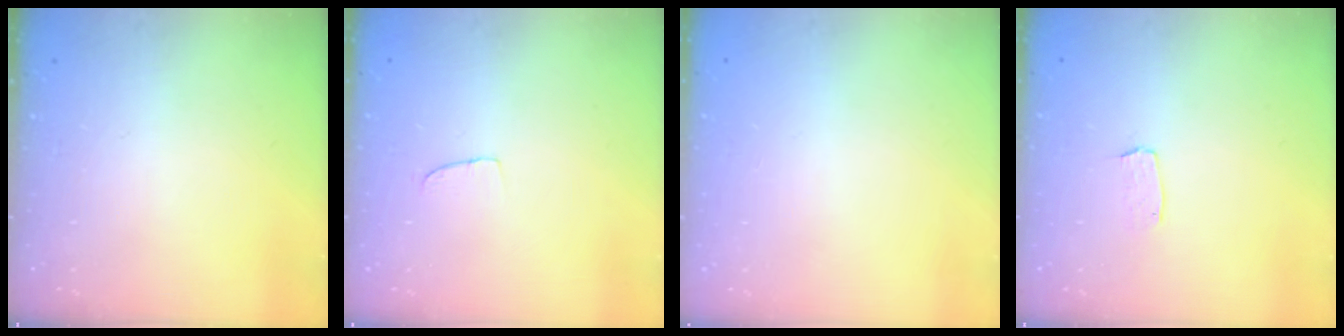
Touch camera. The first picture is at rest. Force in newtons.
{"total": 2.5, "press": 2.5, "slide": 0.1}
{"total": 0.0}
{"total": 3.0, "press": 3.0, "slide": 0.2}